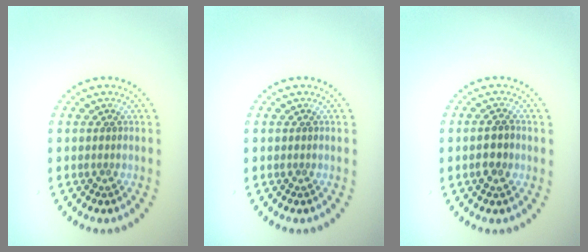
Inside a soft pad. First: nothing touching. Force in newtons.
{"total": 0.0}
{"total": 2.2, "press": 2.1, "slide": 0.5}